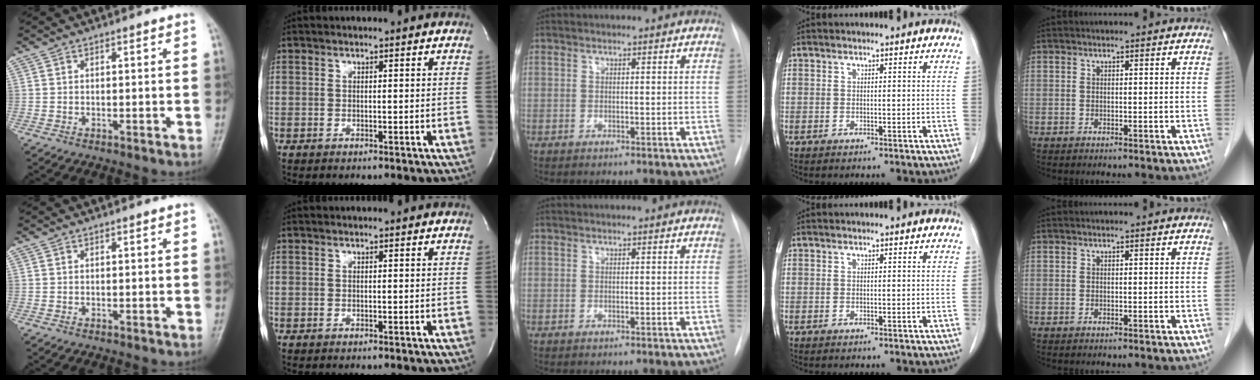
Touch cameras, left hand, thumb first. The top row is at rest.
{}